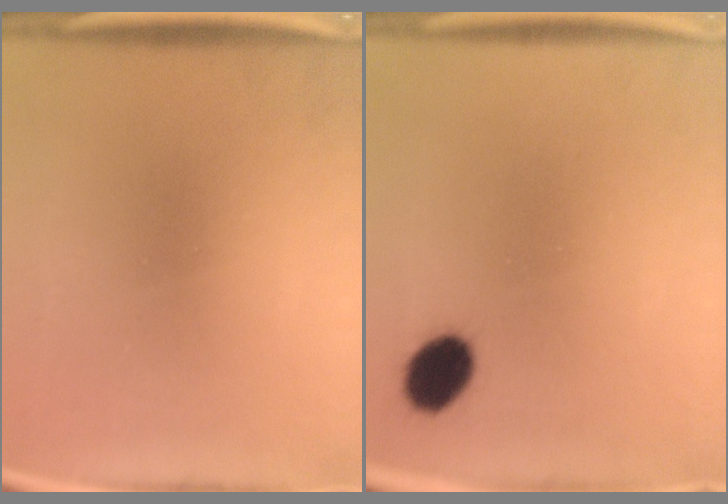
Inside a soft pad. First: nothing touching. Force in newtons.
{"total": 7.1}